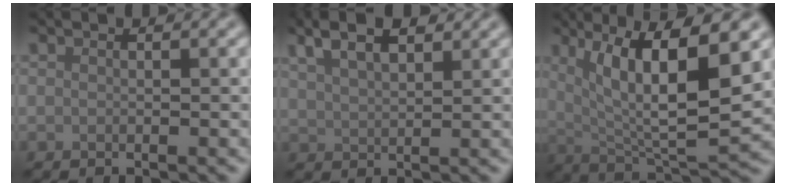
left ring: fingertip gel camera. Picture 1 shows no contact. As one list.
[{"total": 5.4, "force": [3.6, 2.0, 3.4], "torque": [-0.067, 0.021, 0.057]}, {"total": 10.5, "force": [3.3, 2.8, 9.5], "torque": [-0.154, -0.009, 0.065]}]